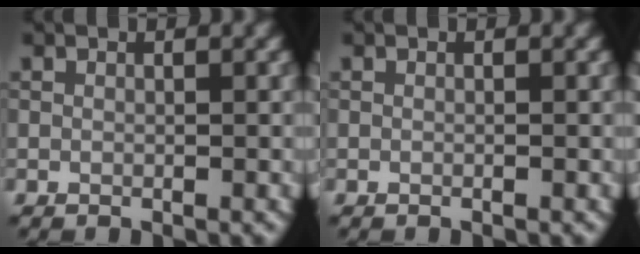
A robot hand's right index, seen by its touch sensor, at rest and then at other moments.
{"total": 0.0}